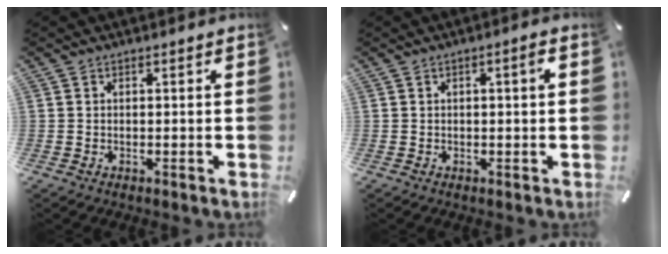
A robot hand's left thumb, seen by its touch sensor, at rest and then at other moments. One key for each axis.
{"total": 2.1, "fx": 0.2, "fy": 0.3, "fz": 2.1, "tx": -0.038, "ty": 0.003, "tz": 0.002}